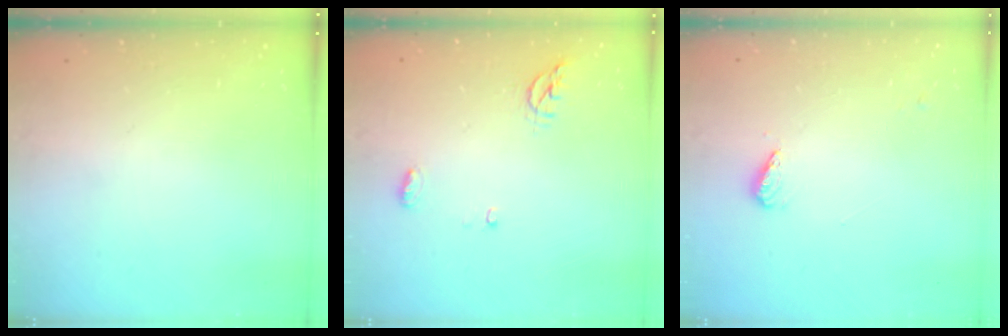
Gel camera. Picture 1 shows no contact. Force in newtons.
{"total": 4.9, "press": 4.9, "slide": 0.6}
{"total": 3.9, "press": 3.8, "slide": 0.4}